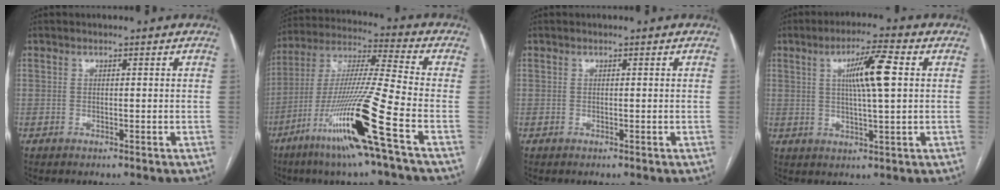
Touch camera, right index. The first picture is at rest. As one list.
[{"total": 18.9, "force": [-8.7, -1.5, 16.7], "torque": [-0.350, -0.039, -0.169]}, {"total": 0.0}, {"total": 8.2, "force": [1.9, 0.3, 8.0], "torque": [-0.140, 0.006, 0.031]}]